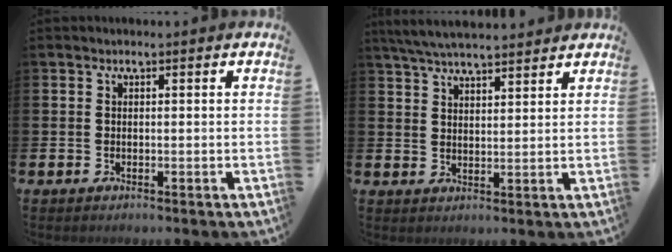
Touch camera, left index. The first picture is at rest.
{"total": 5.5, "force": [5.3, 0.6, 1.4], "torque": [-0.049, -0.016, 0.099]}